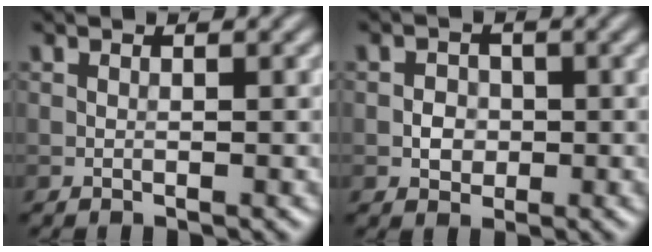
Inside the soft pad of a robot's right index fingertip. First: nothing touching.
{"total": 1.9, "force": [-0.3, 1.7, 0.8], "torque": [-0.008, 0.000, -0.009]}